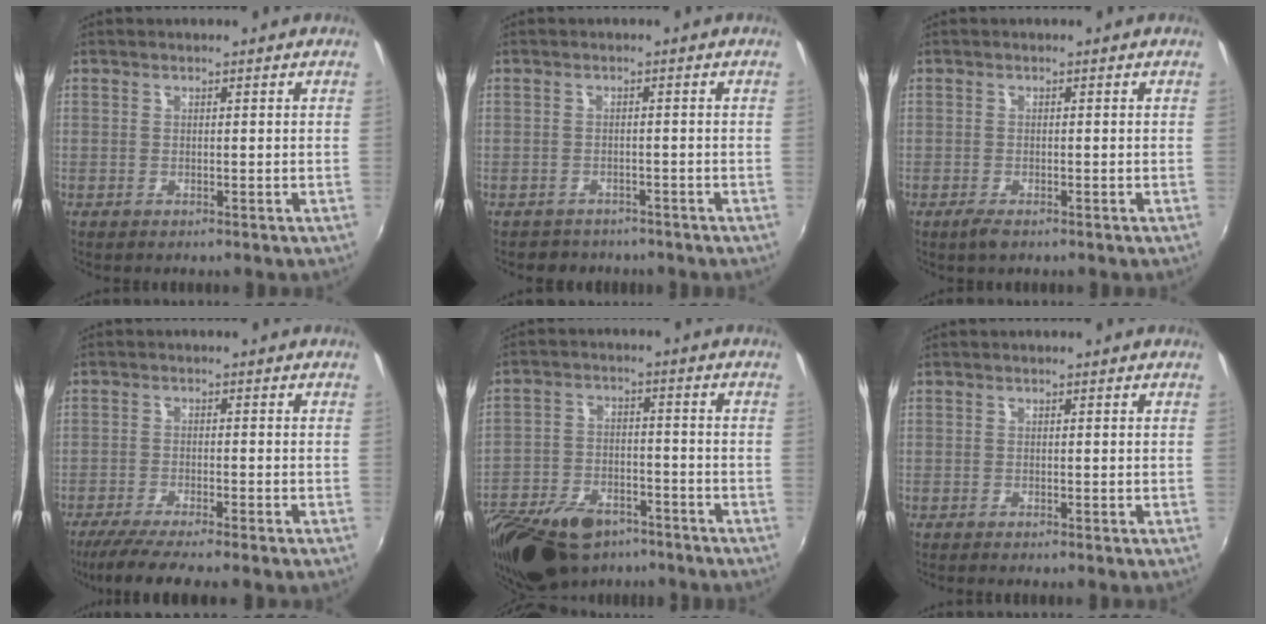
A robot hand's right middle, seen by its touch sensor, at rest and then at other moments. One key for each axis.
{"total": 3.8, "fx": -3.2, "fy": 2.1, "fz": 0.3, "tx": -0.015, "ty": -0.003, "tz": -0.049}
{"total": 2.1, "fx": -1.5, "fy": 0.8, "fz": 1.4, "tx": -0.029, "ty": -0.006, "tz": -0.027}
{"total": 7.4, "fx": -6.1, "fy": -0.5, "fz": 4.2, "tx": -0.092, "ty": -0.022, "tz": -0.105}
{"total": 20.4, "fx": -14.1, "fy": 10.4, "fz": 10.5, "tx": -0.244, "ty": -0.024, "tz": -0.233}
{"total": 0.0}